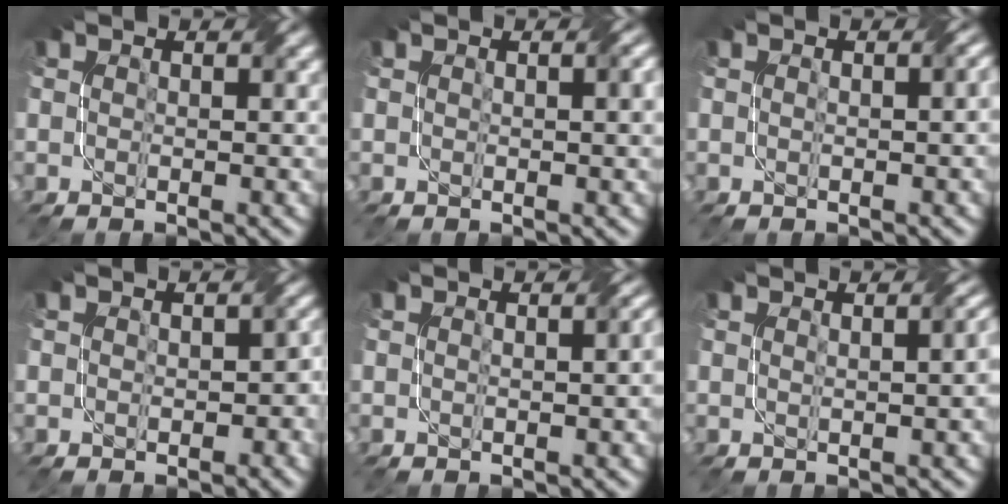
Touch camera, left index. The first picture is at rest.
{"total": 1.6, "force": [0.4, 0.4, 1.6], "torque": [-0.017, 0.004, 0.005]}
{"total": 2.5, "force": [0.3, 1.1, 2.2], "torque": [-0.014, 0.010, -0.003]}
{"total": 2.5, "force": [-0.3, 1.7, 1.9], "torque": [-0.020, -0.006, -0.005]}
{"total": 2.8, "force": [0.3, 1.3, 2.5], "torque": [-0.015, 0.013, -0.005]}
{"total": 3.7, "force": [0.6, 1.6, 3.2], "torque": [-0.015, 0.021, -0.001]}